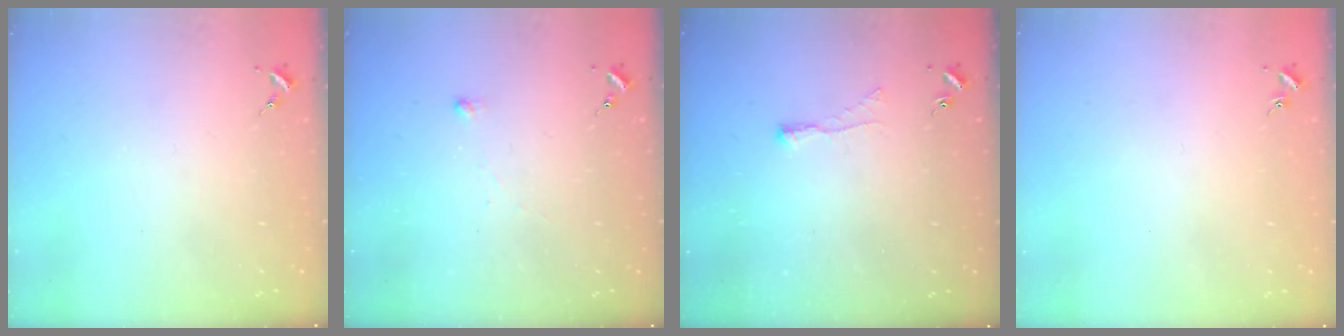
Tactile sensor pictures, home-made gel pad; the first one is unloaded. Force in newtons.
{"total": 2.5, "press": 2.5, "slide": 0.5}
{"total": 3.9, "press": 3.8, "slide": 0.7}
{"total": 0.9, "press": 0.8, "slide": 0.2}